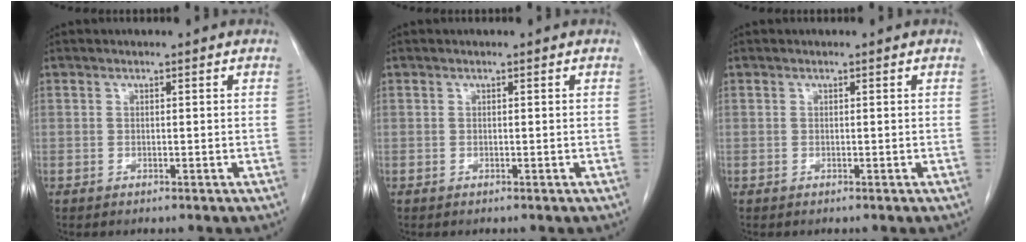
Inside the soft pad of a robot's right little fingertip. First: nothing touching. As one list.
[{"total": 0.0}, {"total": 0.0}]